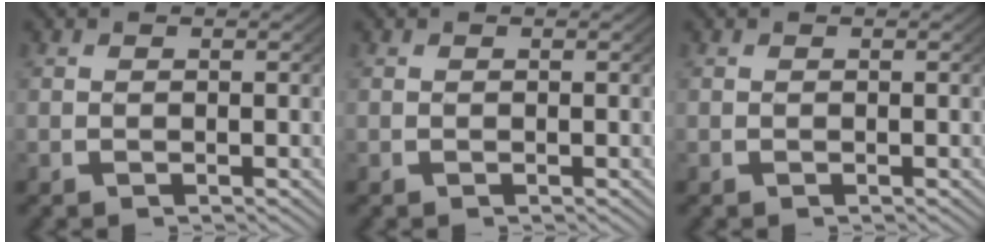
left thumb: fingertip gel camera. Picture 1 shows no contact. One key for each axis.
{"total": 0.0}
{"total": 0.0}